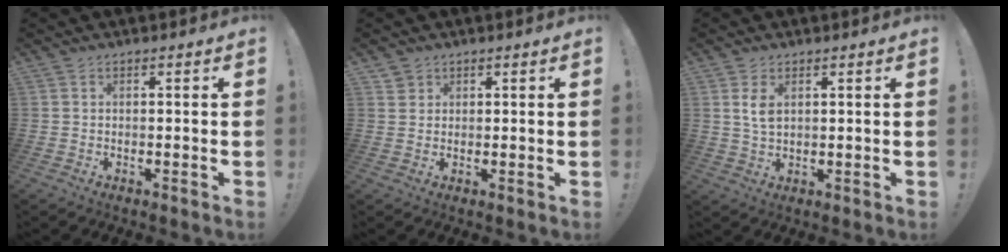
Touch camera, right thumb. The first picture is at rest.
{"total": 2.0, "force": [1.6, 1.3, 0.0], "torque": [0.011, -0.010, 0.026]}
{"total": 5.0, "force": [1.8, 3.0, 3.5], "torque": [-0.062, -0.007, 0.030]}